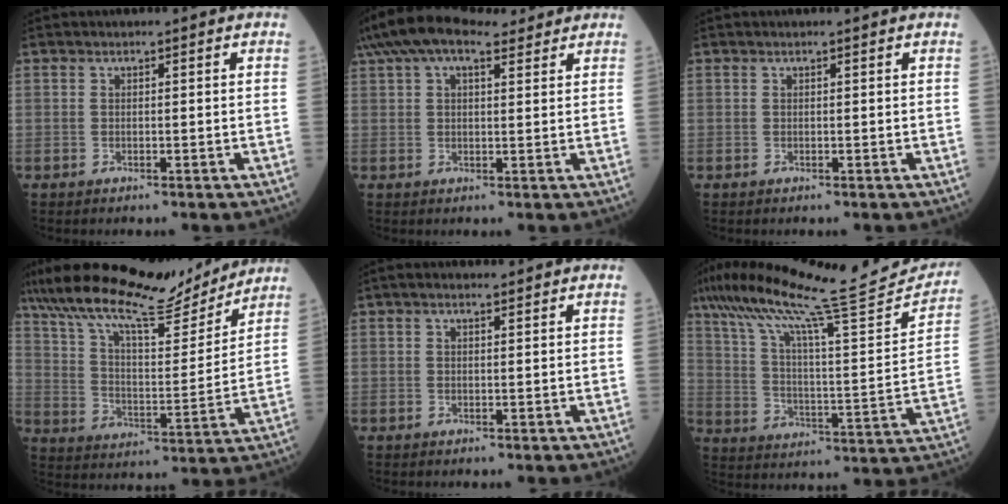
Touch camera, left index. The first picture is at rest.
{"total": 11.8, "force": [8.7, 4.3, 6.8], "torque": [-0.132, 0.065, 0.149]}
{"total": 0.5, "force": [0.5, -0.1, 0.3], "torque": [-0.006, 0.002, 0.010]}
{"total": 20.6, "force": [17.8, 3.7, 9.7], "torque": [-0.180, 0.016, 0.285]}
{"total": 1.8, "force": [1.3, 0.4, 1.2], "torque": [-0.026, 0.013, 0.020]}
{"total": 26.8, "force": [23.5, 1.0, 12.8], "torque": [-0.218, -0.024, 0.339]}